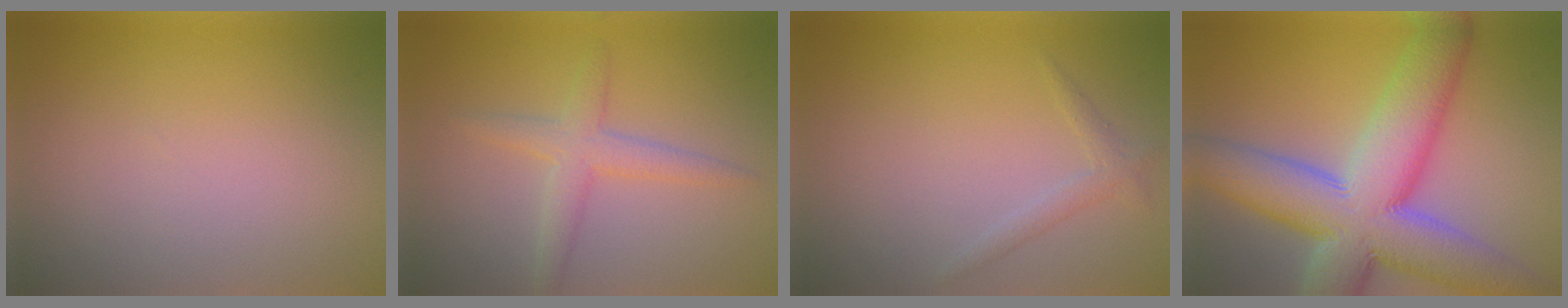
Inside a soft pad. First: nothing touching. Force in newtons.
{"total": 2.9, "press": 2.9, "slide": 0.1}
{"total": 1.4, "press": 1.4, "slide": 0.1}
{"total": 13.9, "press": 13.9, "slide": 1.0}